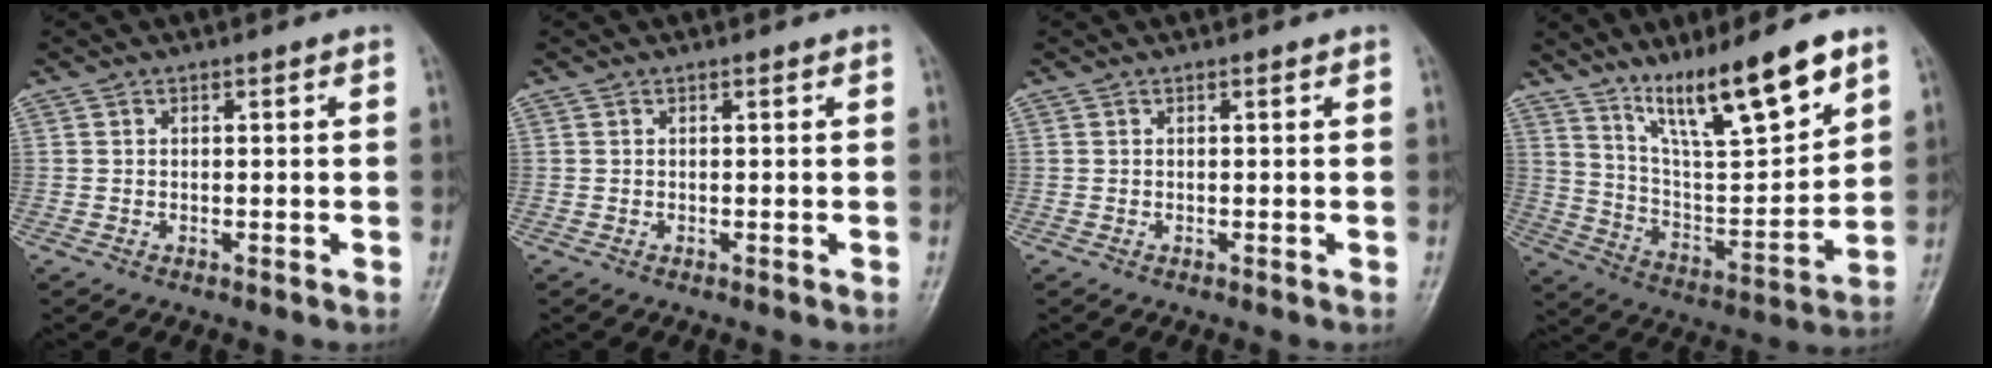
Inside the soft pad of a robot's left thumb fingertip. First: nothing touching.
{"total": 0.0}
{"total": 0.0}
{"total": 17.6, "force": [12.0, 3.4, 12.5], "torque": [-0.187, -0.068, 0.219]}